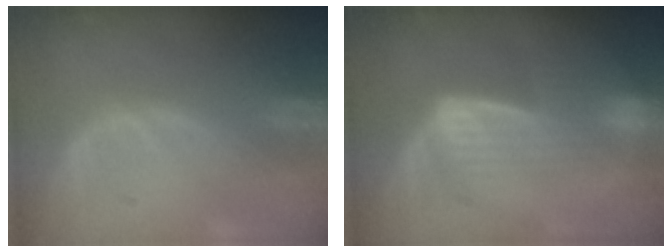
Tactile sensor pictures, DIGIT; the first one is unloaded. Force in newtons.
{"total": 7.0, "press": 5.9, "slide": 3.8}